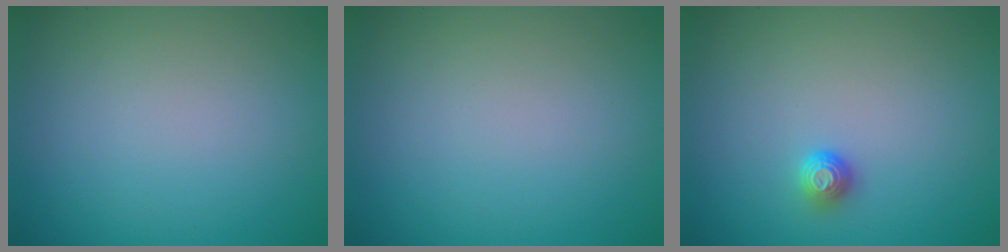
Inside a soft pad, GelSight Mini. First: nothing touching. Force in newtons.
{"total": 0.0}
{"total": 1.1, "press": 1.0, "slide": 0.5}